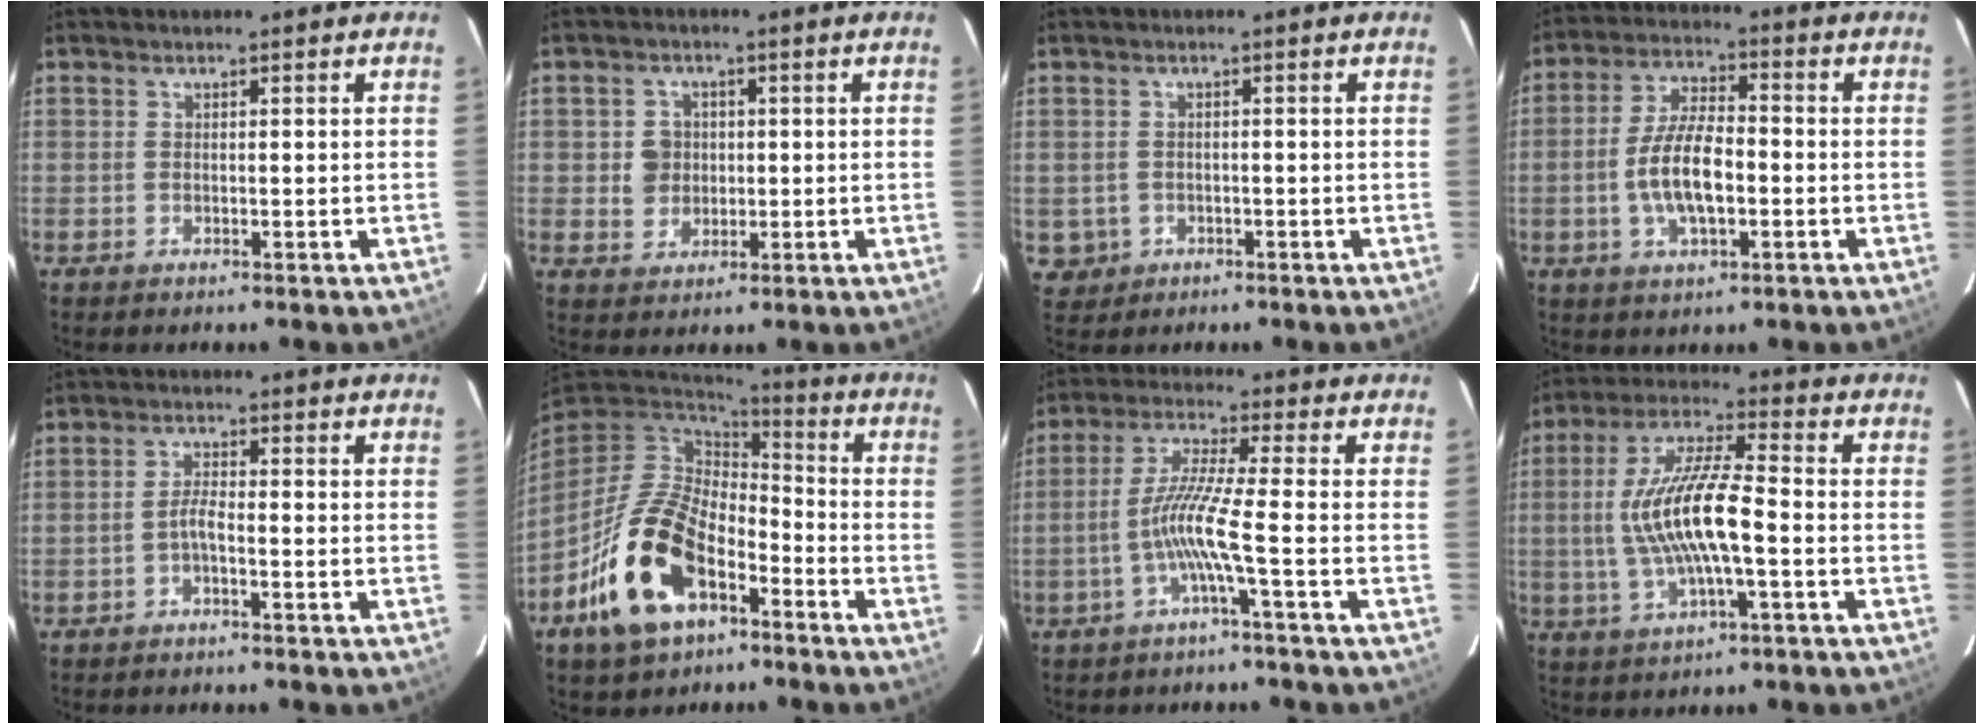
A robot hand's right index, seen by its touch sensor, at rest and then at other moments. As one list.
[{"total": 4.4, "force": [0.3, 4.2, 1.2], "torque": [-0.020, 0.014, 0.011]}, {"total": 4.0, "force": [-0.8, 3.9, 0.7], "torque": [-0.023, 0.007, 0.000]}, {"total": 9.9, "force": [-2.1, 3.9, 8.9], "torque": [-0.178, 0.006, -0.036]}, {"total": 2.2, "force": [-1.3, 0.3, 1.7], "torque": [-0.040, 0.007, -0.028]}, {"total": 17.8, "force": [-8.5, 10.0, 12.0], "torque": [-0.257, -0.010, -0.152]}, {"total": 7.6, "force": [-2.9, -1.4, 6.9], "torque": [-0.154, 0.003, -0.055]}, {"total": 13.7, "force": [-1.9, 3.0, 13.2], "torque": [-0.263, 0.006, -0.037]}]